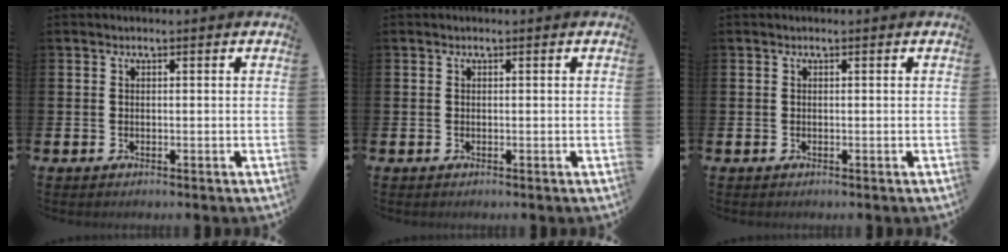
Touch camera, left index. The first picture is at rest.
{"total": 0.0}
{"total": 0.0}